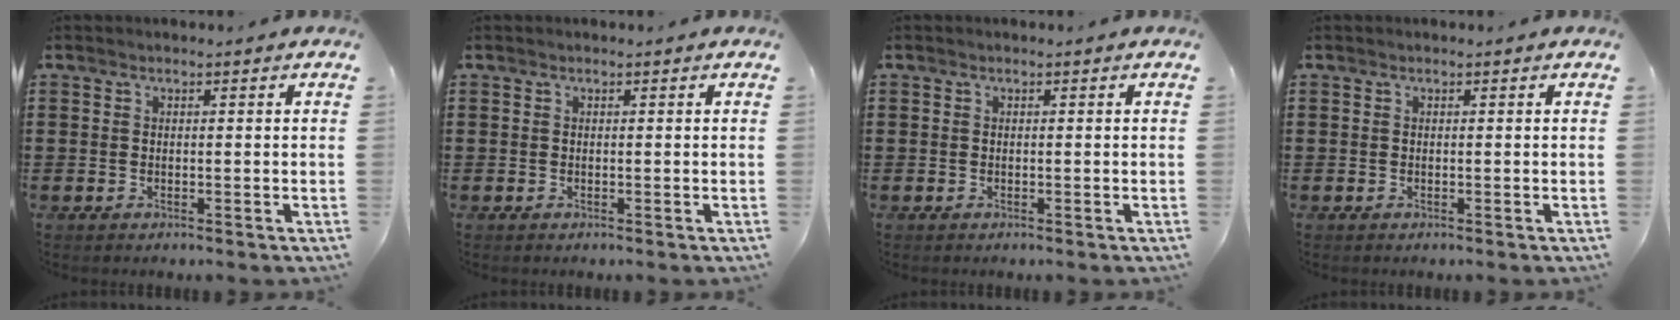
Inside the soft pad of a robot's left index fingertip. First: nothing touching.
{"total": 0.0}
{"total": 0.0}
{"total": 0.0}